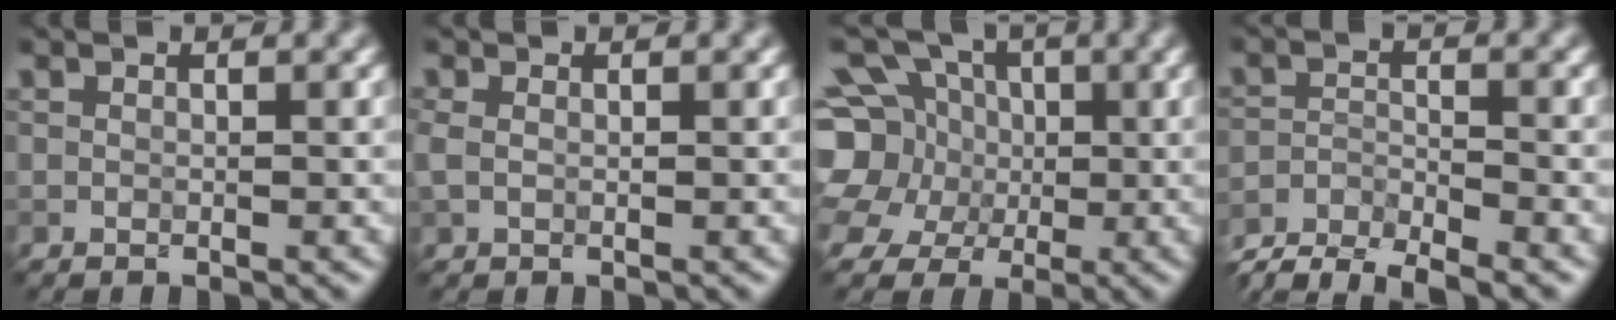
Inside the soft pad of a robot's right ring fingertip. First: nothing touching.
{"total": 1.1, "force": [-0.1, 0.8, 0.7], "torque": [-0.022, 0.000, -0.007]}
{"total": 15.2, "force": [2.8, 13.4, 6.6], "torque": [-0.176, 0.029, 0.020]}
{"total": 5.4, "force": [-4.9, 1.2, 1.9], "torque": [-0.035, -0.008, -0.094]}